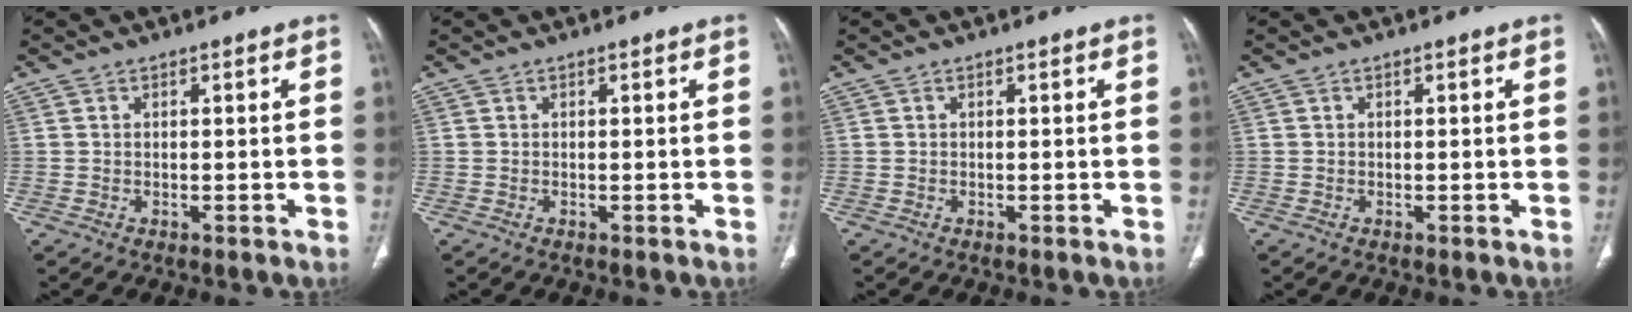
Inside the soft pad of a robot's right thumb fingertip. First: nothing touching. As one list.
[{"total": 0.0}, {"total": 0.0}, {"total": 0.0}]